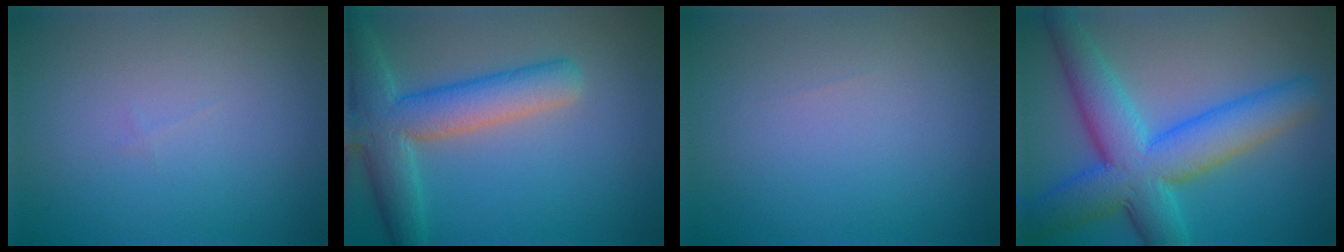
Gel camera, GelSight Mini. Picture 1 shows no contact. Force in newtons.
{"total": 6.7, "press": 6.7, "slide": 0.4}
{"total": 0.0}
{"total": 9.5, "press": 9.5, "slide": 0.1}